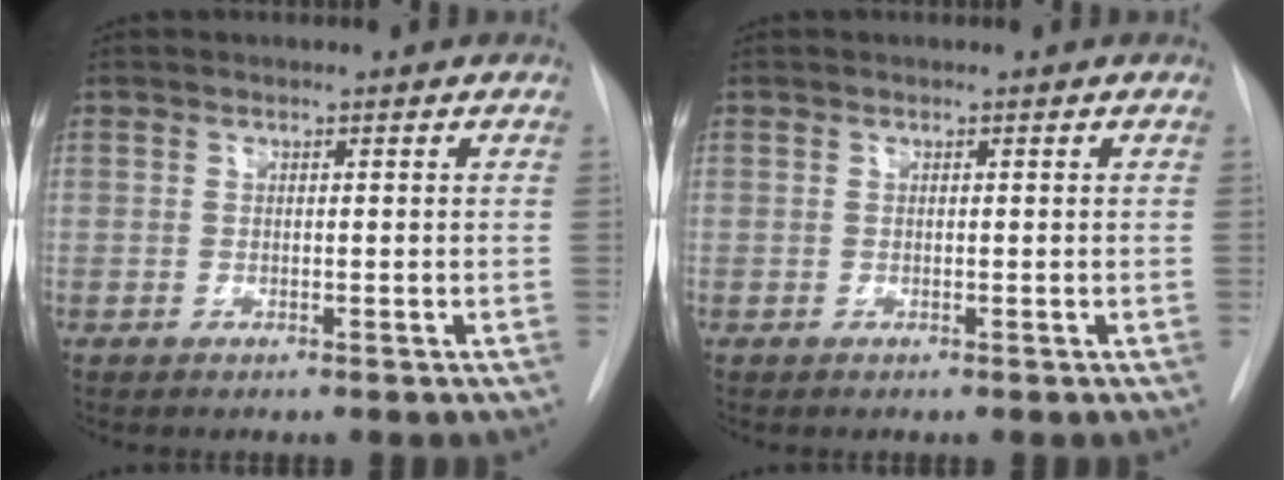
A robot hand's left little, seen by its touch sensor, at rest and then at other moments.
{"total": 0.0}